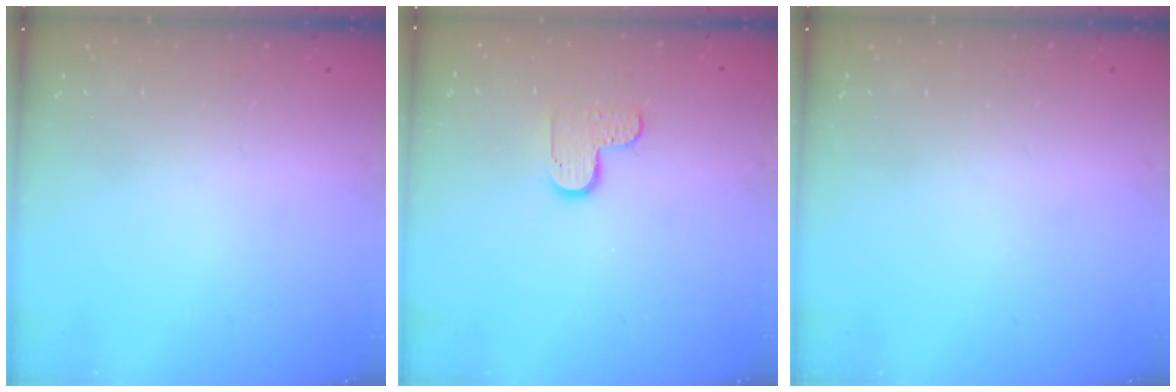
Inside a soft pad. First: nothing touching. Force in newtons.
{"total": 5.5, "press": 5.5, "slide": 0.5}
{"total": 0.0}